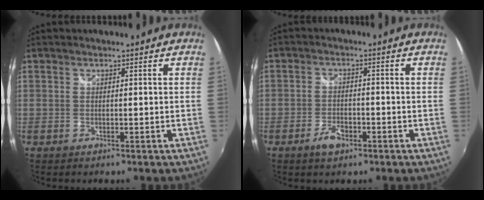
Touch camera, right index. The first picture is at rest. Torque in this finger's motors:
{"motor_torque": [0.19, -0.01, 0.13, 0.02]}